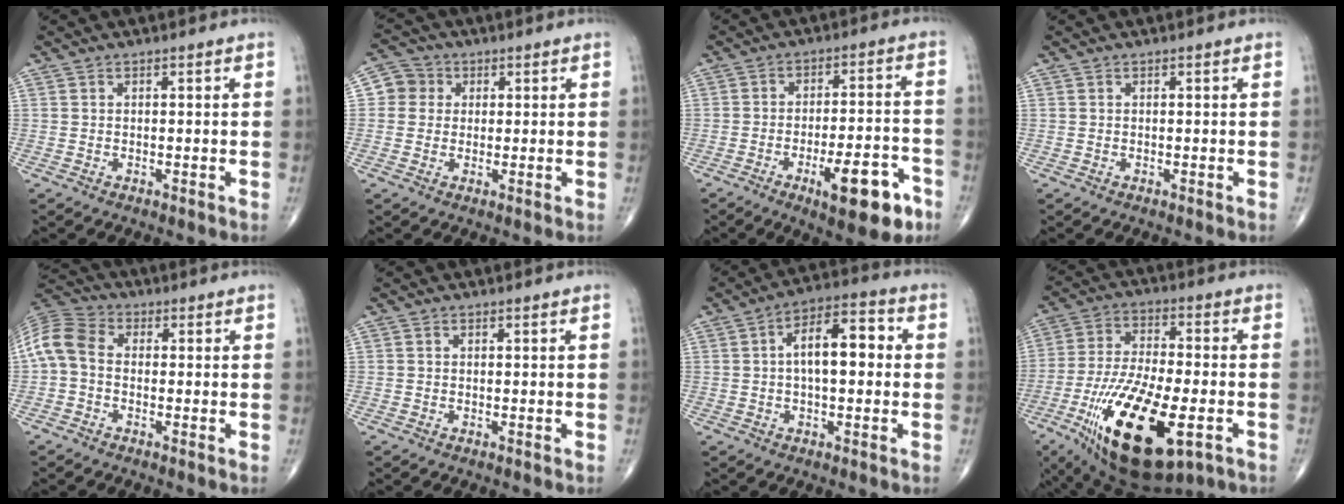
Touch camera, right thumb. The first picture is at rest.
{"total": 4.6, "force": [0.8, 4.4, 1.0], "torque": [0.005, 0.006, 0.007]}
{"total": 13.7, "force": [-6.8, 4.5, 11.0], "torque": [-0.144, 0.035, -0.093]}
{"total": 0.0}
{"total": 8.0, "force": [-0.5, 5.6, 5.7], "torque": [-0.115, 0.022, -0.028]}
{"total": 0.0}
{"total": 11.0, "force": [1.0, 5.2, 9.6], "torque": [-0.145, 0.030, 0.008]}
{"total": 23.8, "force": [-8.7, 9.4, 20.0], "torque": [-0.403, -0.003, -0.136]}